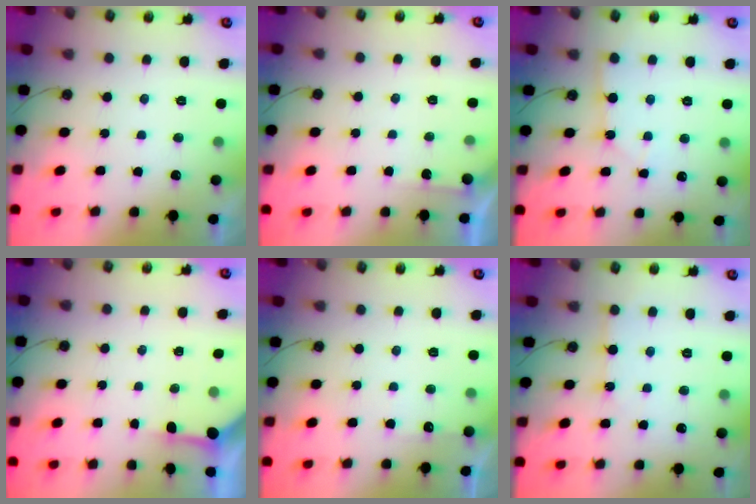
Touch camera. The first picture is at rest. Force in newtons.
{"total": 2.8, "press": 2.8, "slide": 0.3}
{"total": 2.5, "press": 2.5, "slide": 0.3}
{"total": 3.3, "press": 3.2, "slide": 0.5}
{"total": 3.2, "press": 3.2, "slide": 0.5}
{"total": 6.4, "press": 6.3, "slide": 0.7}